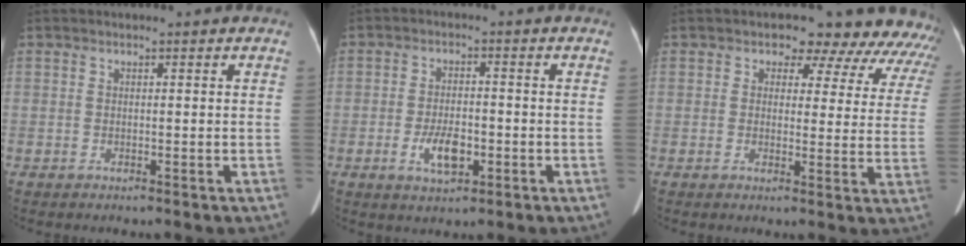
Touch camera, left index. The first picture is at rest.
{"total": 5.3, "force": [-1.9, 2.4, 4.3], "torque": [-0.087, -0.002, -0.027]}
{"total": 13.8, "force": [11.5, 6.3, 4.2], "torque": [-0.009, -0.008, 0.096]}